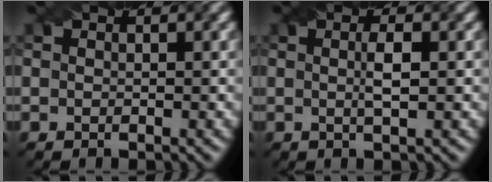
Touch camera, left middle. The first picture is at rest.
{"total": 2.0, "force": [0.1, 0.3, 2.0], "torque": [-0.038, 0.004, 0.001]}